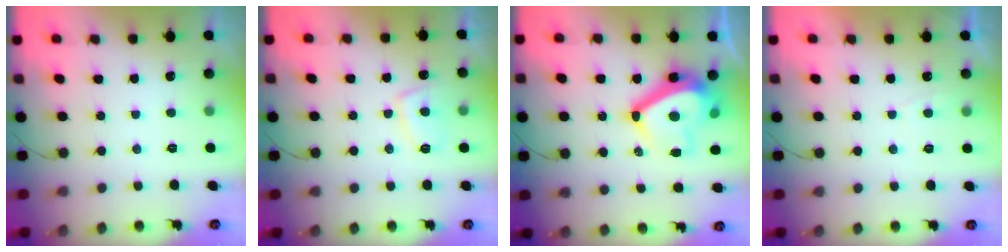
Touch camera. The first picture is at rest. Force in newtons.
{"total": 6.0, "press": 5.9, "slide": 1.1}
{"total": 13.0, "press": 12.7, "slide": 2.8}
{"total": 0.9, "press": 0.7, "slide": 0.5}